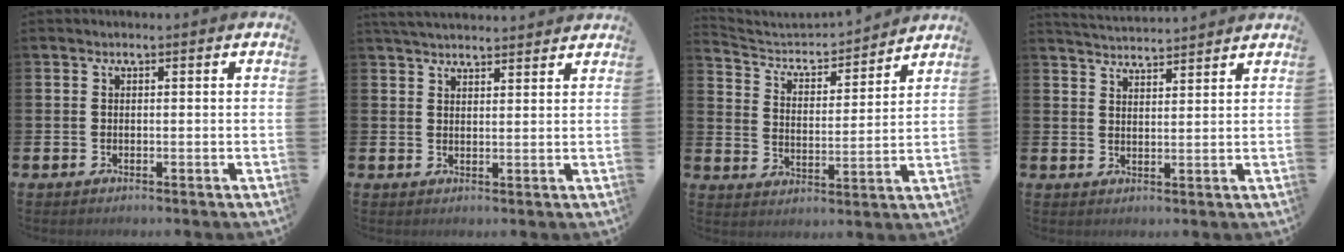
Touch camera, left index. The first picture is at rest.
{"total": 3.5, "force": [3.5, 0.3, 0.4], "torque": [-0.011, -0.014, 0.064]}
{"total": 4.6, "force": [4.4, 1.2, 0.8], "torque": [-0.044, -0.039, 0.070]}
{"total": 3.9, "force": [3.9, 0.0, 0.0], "torque": [-0.007, -0.025, 0.070]}